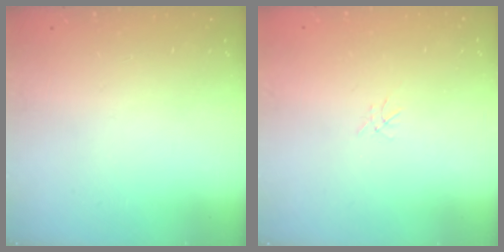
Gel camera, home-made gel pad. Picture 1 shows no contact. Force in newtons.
{"total": 0.0}